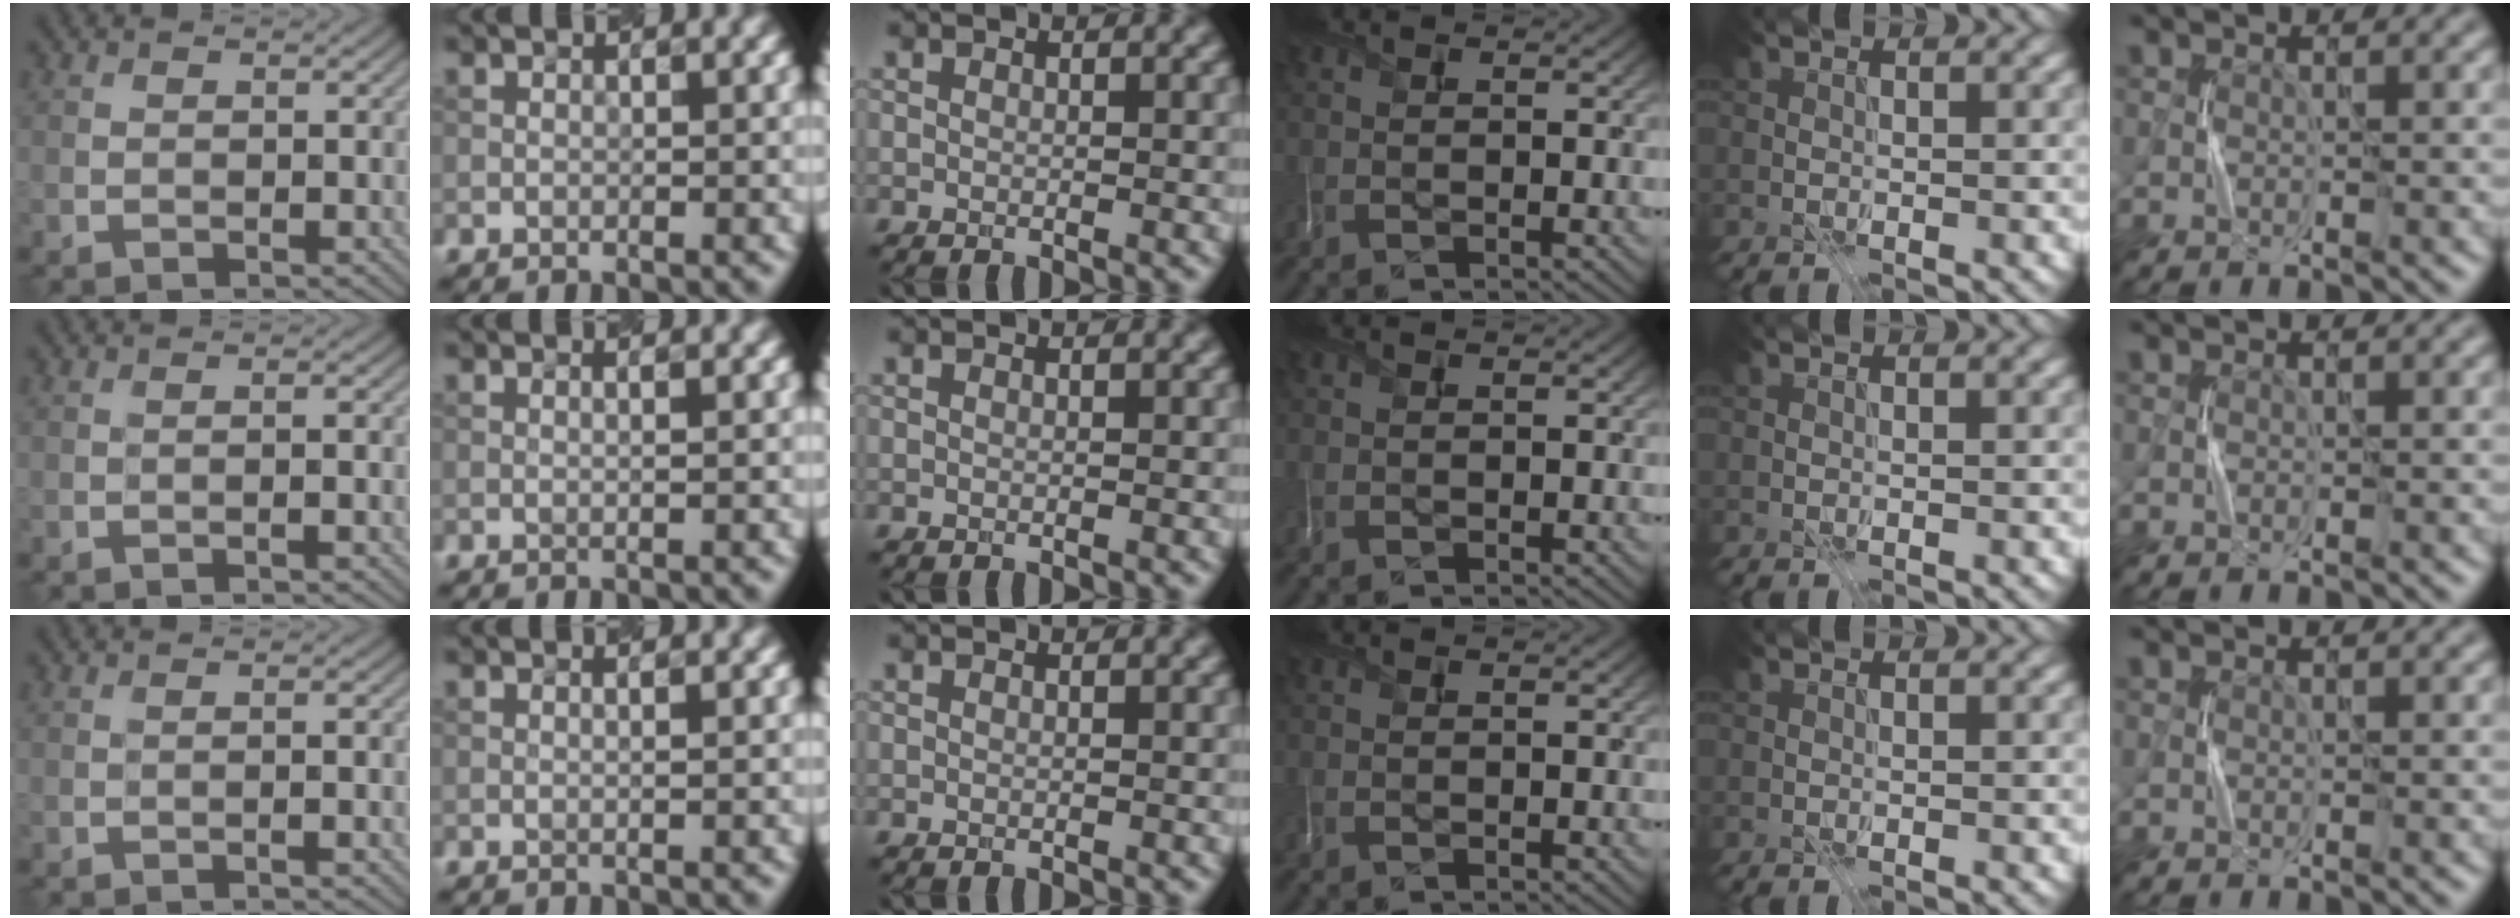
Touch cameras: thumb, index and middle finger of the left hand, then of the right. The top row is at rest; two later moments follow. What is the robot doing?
{"motion": "press", "object": "grip strengthener"}